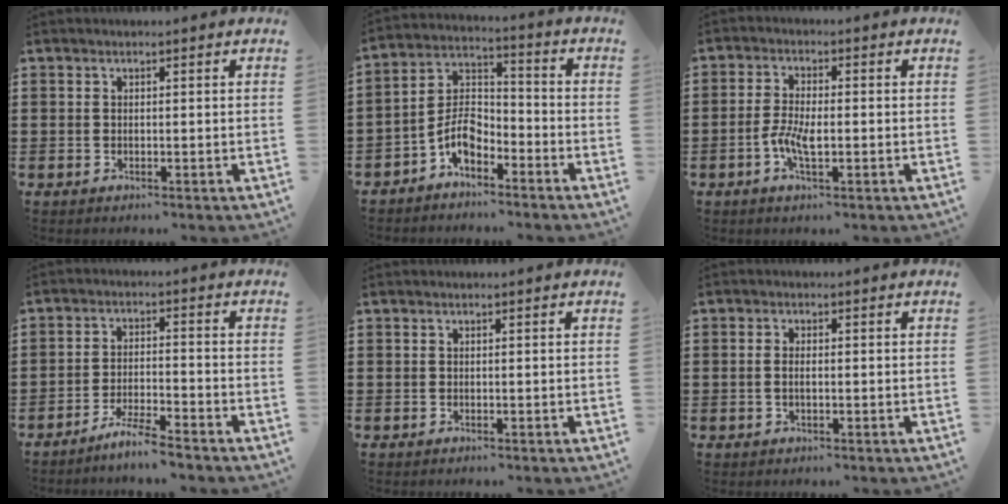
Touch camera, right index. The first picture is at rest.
{"total": 6.6, "force": [-4.1, 3.4, 3.9], "torque": [-0.090, 0.009, -0.084]}
{"total": 4.3, "force": [-1.3, 1.5, 3.9], "torque": [-0.088, -0.002, -0.029]}
{"total": 4.8, "force": [-4.4, -0.4, 1.7], "torque": [-0.036, -0.005, -0.087]}
{"total": 0.0}
{"total": 1.6, "force": [-0.2, 0.7, 1.4], "torque": [-0.034, 0.000, -0.008]}